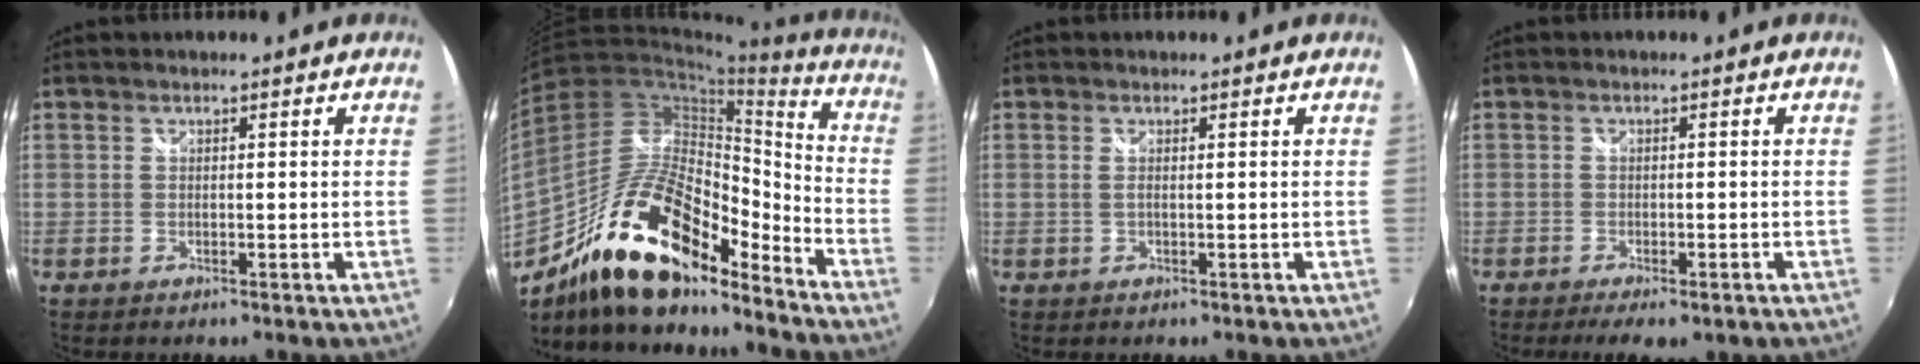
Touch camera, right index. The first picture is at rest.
{"total": 22.1, "force": [-15.7, 8.1, 13.3], "torque": [-0.239, 0.000, -0.277]}
{"total": 1.0, "force": [-0.1, -0.2, 1.0], "torque": [-0.018, -0.001, -0.003]}
{"total": 5.8, "force": [-4.2, 1.9, 3.6], "torque": [-0.082, -0.022, -0.063]}